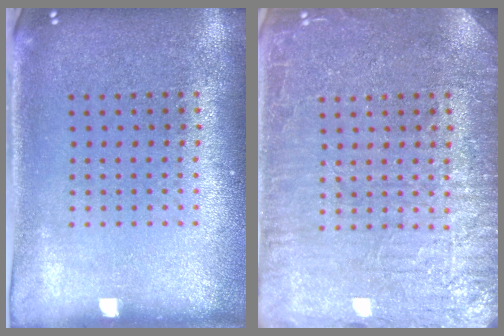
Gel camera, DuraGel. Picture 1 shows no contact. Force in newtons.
{"total": 5.9, "press": 5.8, "slide": 1.0}